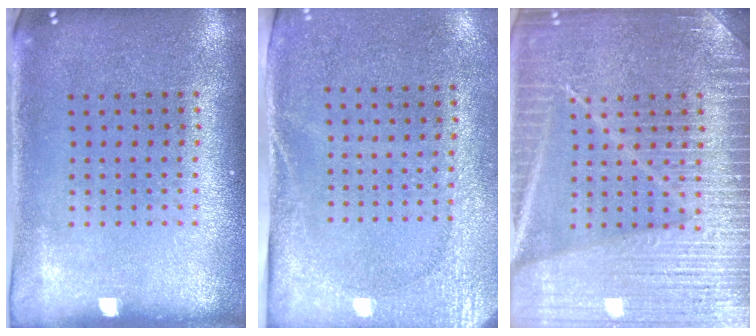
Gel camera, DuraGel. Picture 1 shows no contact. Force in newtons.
{"total": 2.7, "press": 2.1, "slide": 1.6}
{"total": 6.7, "press": 6.6, "slide": 0.8}